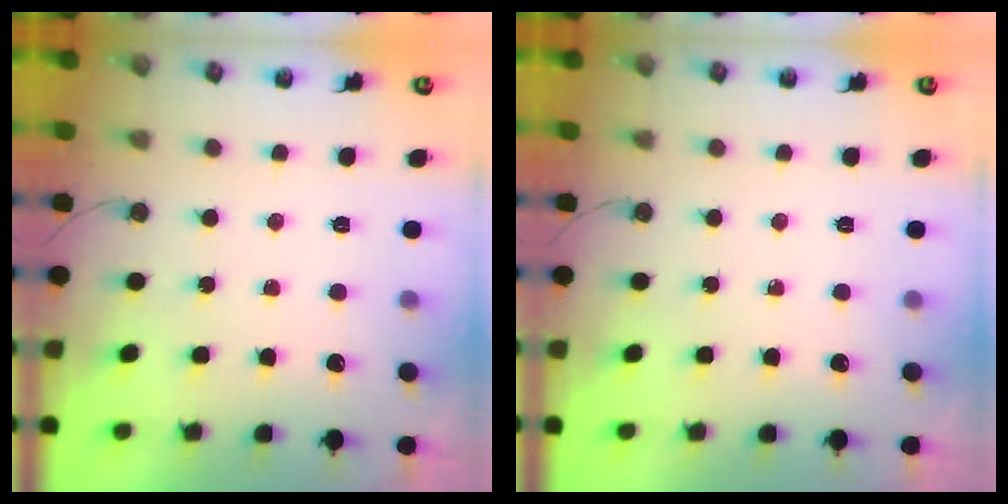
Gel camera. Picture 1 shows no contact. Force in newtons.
{"total": 0.0}